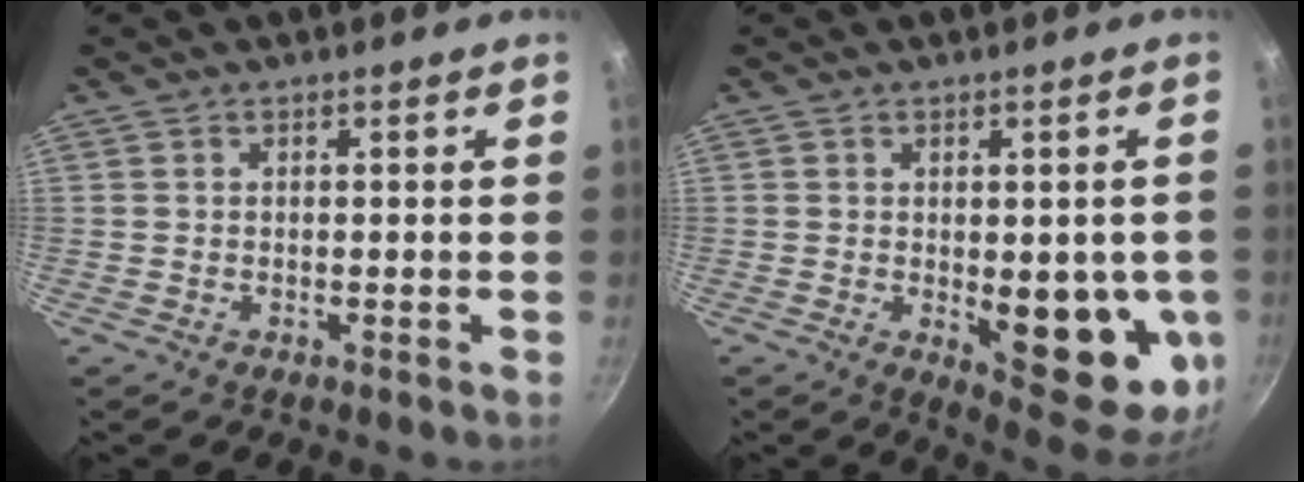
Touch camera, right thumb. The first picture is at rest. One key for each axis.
{"total": 15.8, "fx": -1.9, "fy": 6.7, "fz": 14.2, "tx": -0.128, "ty": -0.024, "tz": -0.014}